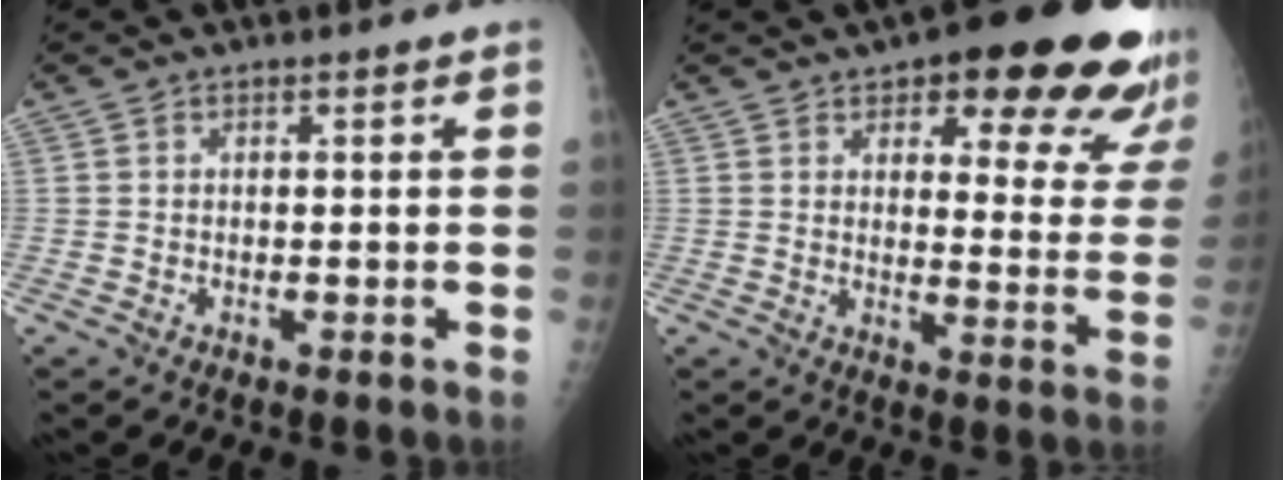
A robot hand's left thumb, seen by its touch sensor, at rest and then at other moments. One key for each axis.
{"total": 21.1, "fx": 14.3, "fy": 7.0, "fz": 13.9, "tx": -0.120, "ty": -0.066, "tz": 0.166}